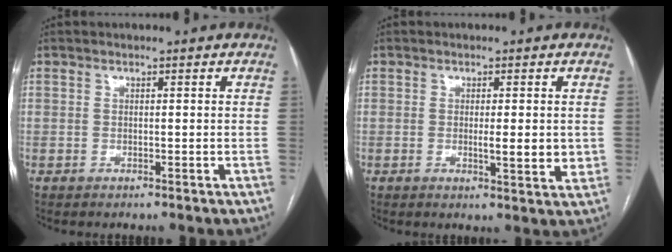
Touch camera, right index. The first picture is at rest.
{"total": 4.3, "force": [-0.1, 0.9, 4.2], "torque": [-0.061, -0.006, -0.003]}